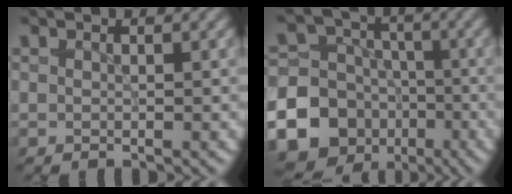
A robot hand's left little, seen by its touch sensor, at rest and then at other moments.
{"total": 15.8, "force": [-6.1, 14.0, 4.2], "torque": [-0.118, -0.048, -0.119]}